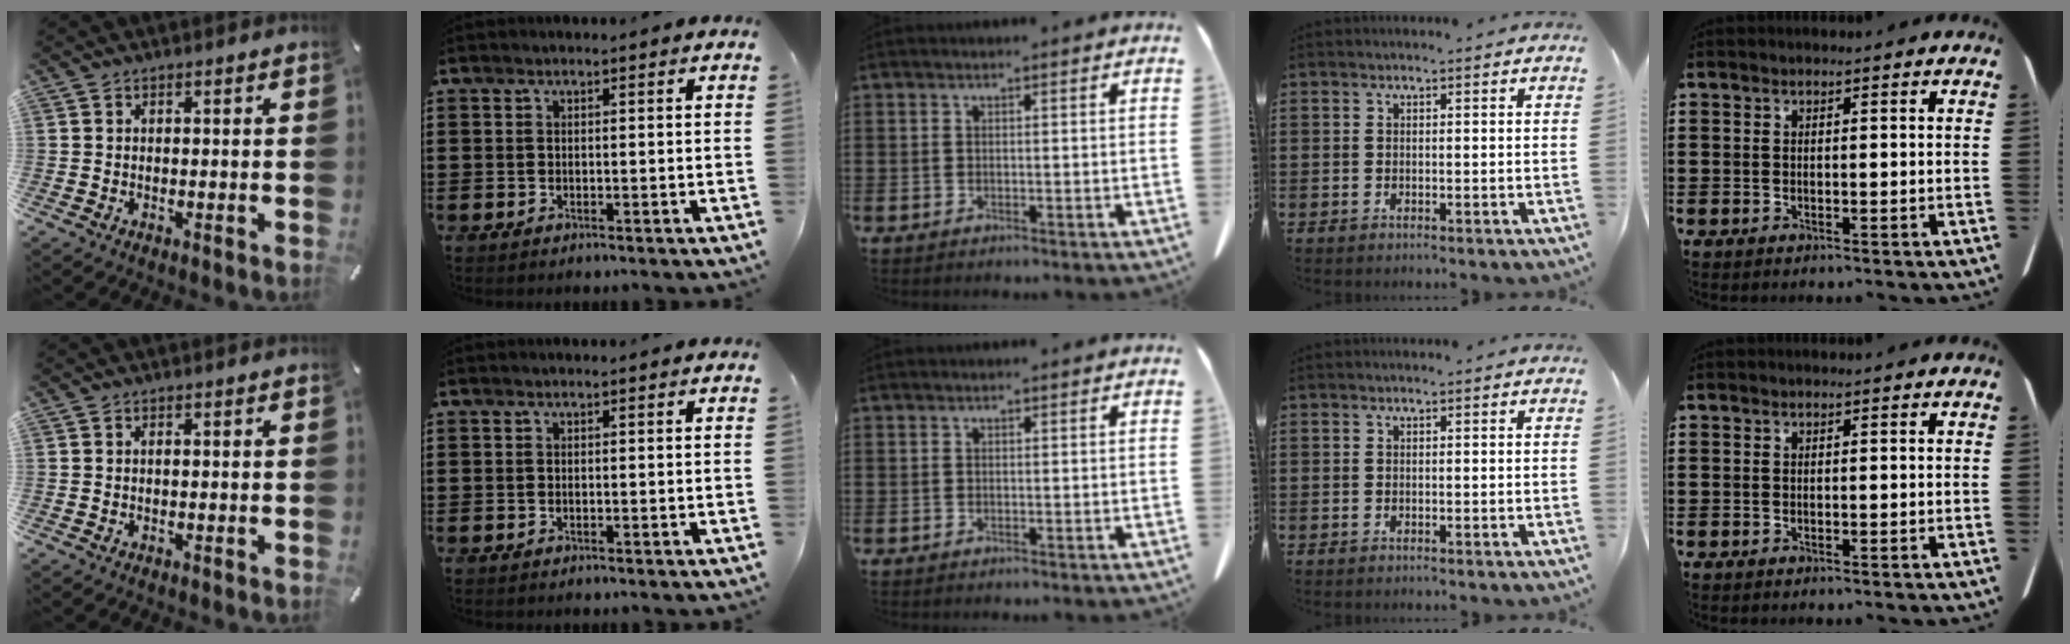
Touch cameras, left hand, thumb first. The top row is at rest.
{"thumb": {"total": 0.5, "force": [0.0, 0.2, 0.5], "torque": [-0.011, -0.001, 0.000]}}